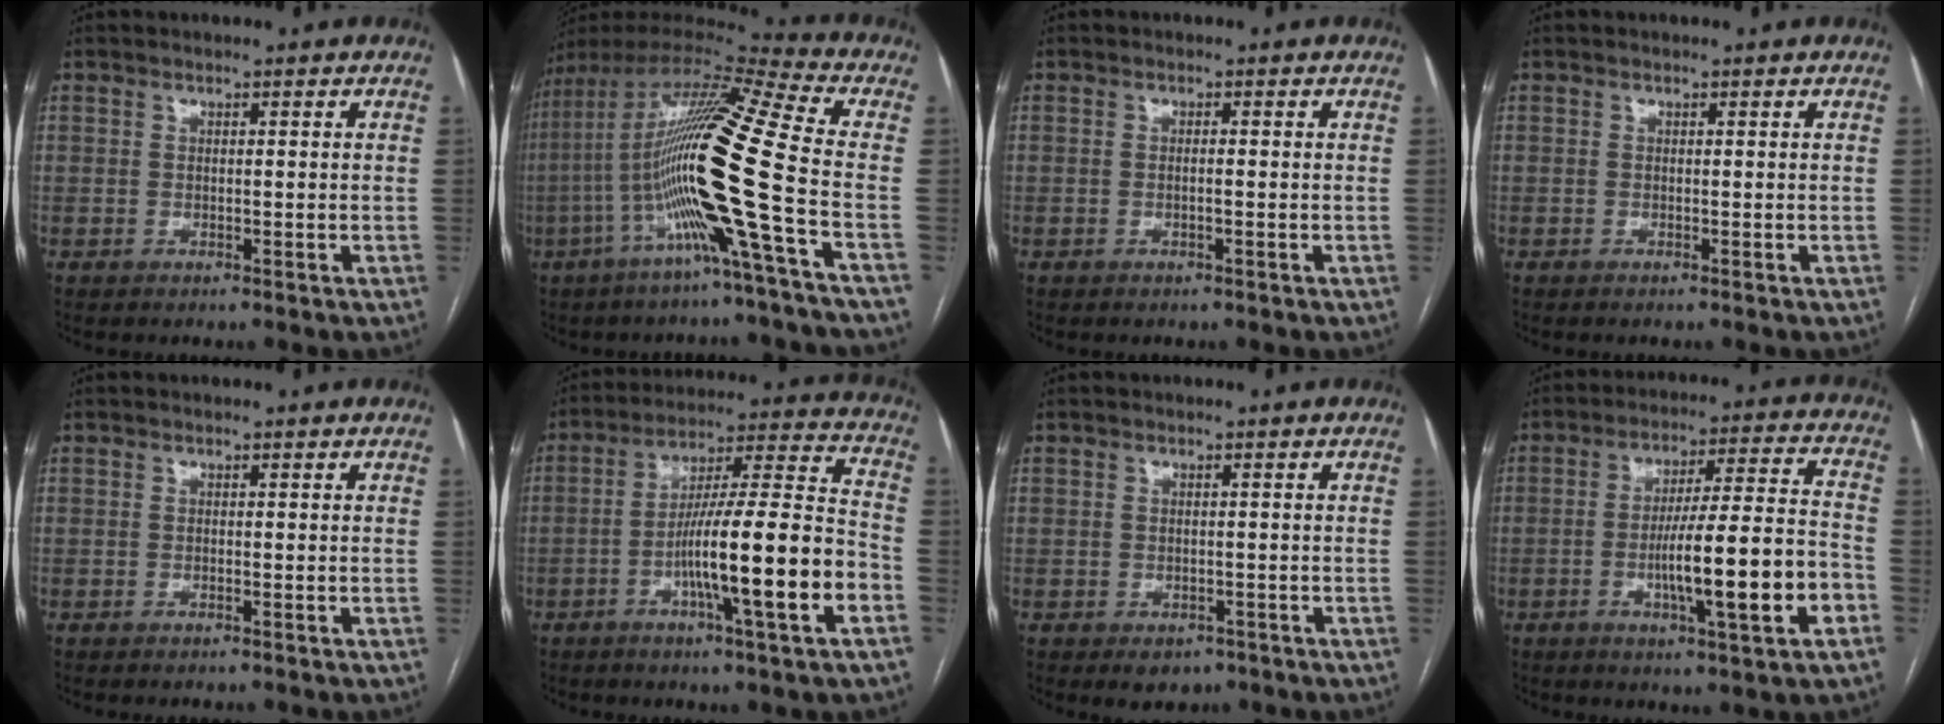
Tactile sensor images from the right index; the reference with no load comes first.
{"total": 20.8, "force": [-5.0, -1.2, 20.1], "torque": [-0.397, -0.008, -0.111]}
{"total": 0.7, "force": [-0.2, 0.0, 0.7], "torque": [-0.014, 0.001, -0.002]}
{"total": 0.0}
{"total": 0.0}
{"total": 17.4, "force": [-5.7, 0.3, 16.5], "torque": [-0.272, 0.004, -0.094]}
{"total": 2.9, "force": [-1.7, 2.1, 1.1], "torque": [-0.005, 0.002, -0.013]}
{"total": 14.9, "force": [-4.6, 0.8, 14.1], "torque": [-0.231, 0.005, -0.069]}